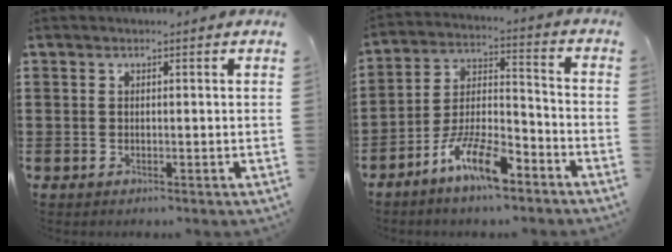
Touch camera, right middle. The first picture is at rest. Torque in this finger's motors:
{"motor_torque": [1.53, -0.61, 0.48, 0.17]}